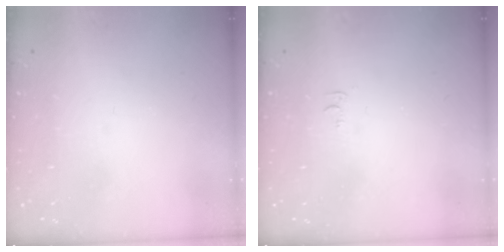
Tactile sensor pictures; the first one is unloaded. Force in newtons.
{"total": 3.1, "press": 3.1, "slide": 0.4}